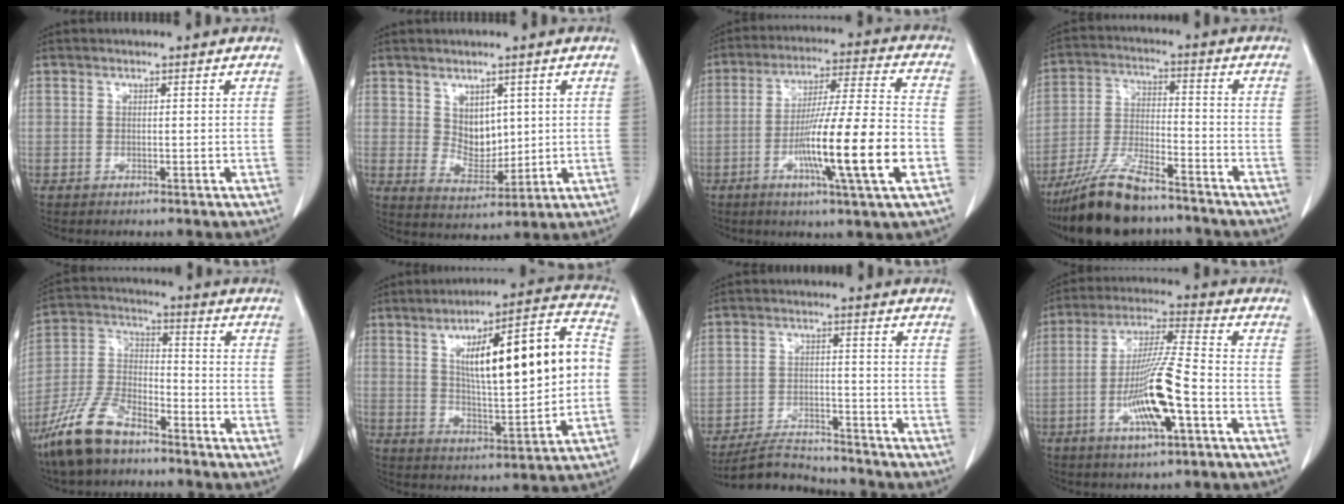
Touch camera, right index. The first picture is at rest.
{"total": 5.4, "force": [1.7, 3.6, 3.6], "torque": [-0.061, -0.003, 0.043]}
{"total": 16.5, "force": [-5.2, -0.3, 15.6], "torque": [-0.274, -0.011, -0.090]}
{"total": 13.1, "force": [-10.8, 2.6, 7.0], "torque": [-0.138, -0.015, -0.192]}
{"total": 11.9, "force": [-8.8, 4.4, 6.7], "torque": [-0.150, -0.002, -0.175]}
{"total": 18.8, "force": [2.2, 3.9, 18.3], "torque": [-0.277, 0.034, 0.040]}
{"total": 8.2, "force": [-8.0, 1.5, 0.8], "torque": [-0.010, -0.002, -0.138]}
{"total": 12.5, "force": [-4.2, 0.8, 11.8], "torque": [-0.229, -0.005, -0.077]}